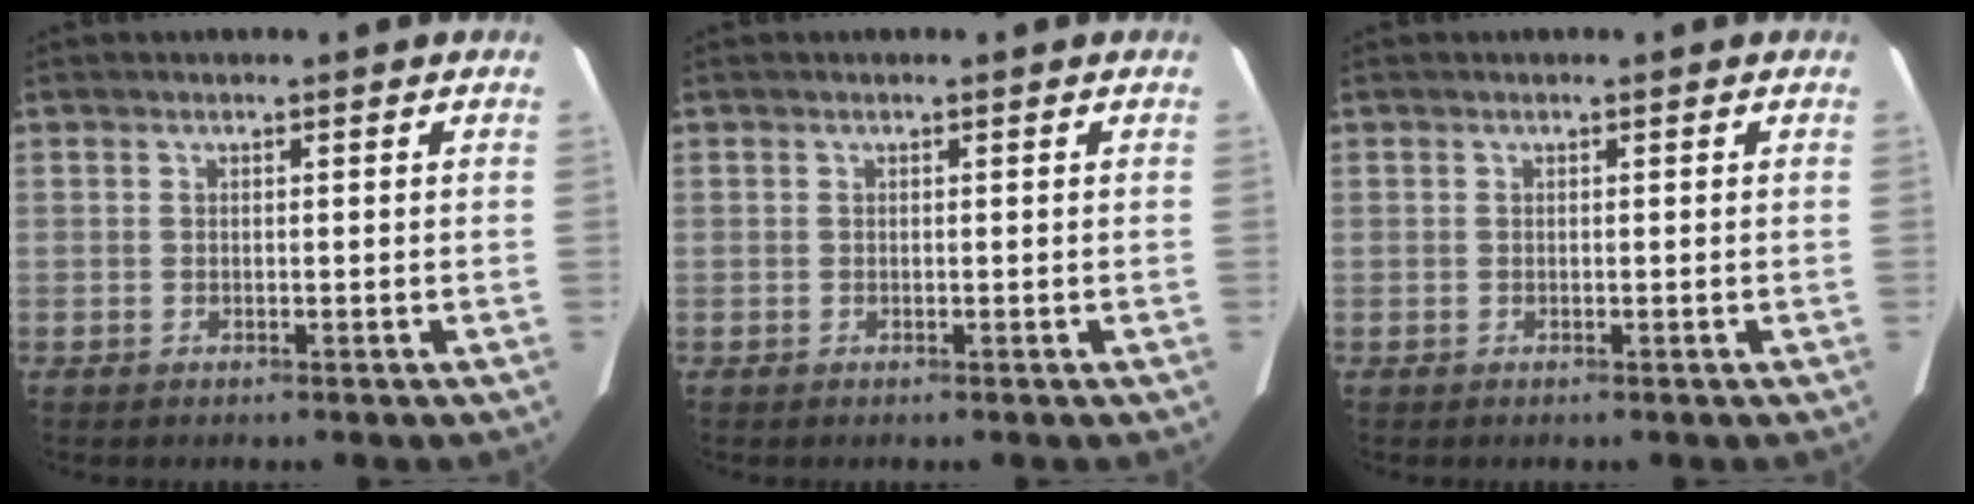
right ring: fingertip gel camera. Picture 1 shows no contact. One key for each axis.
{"total": 0.0}
{"total": 0.0}